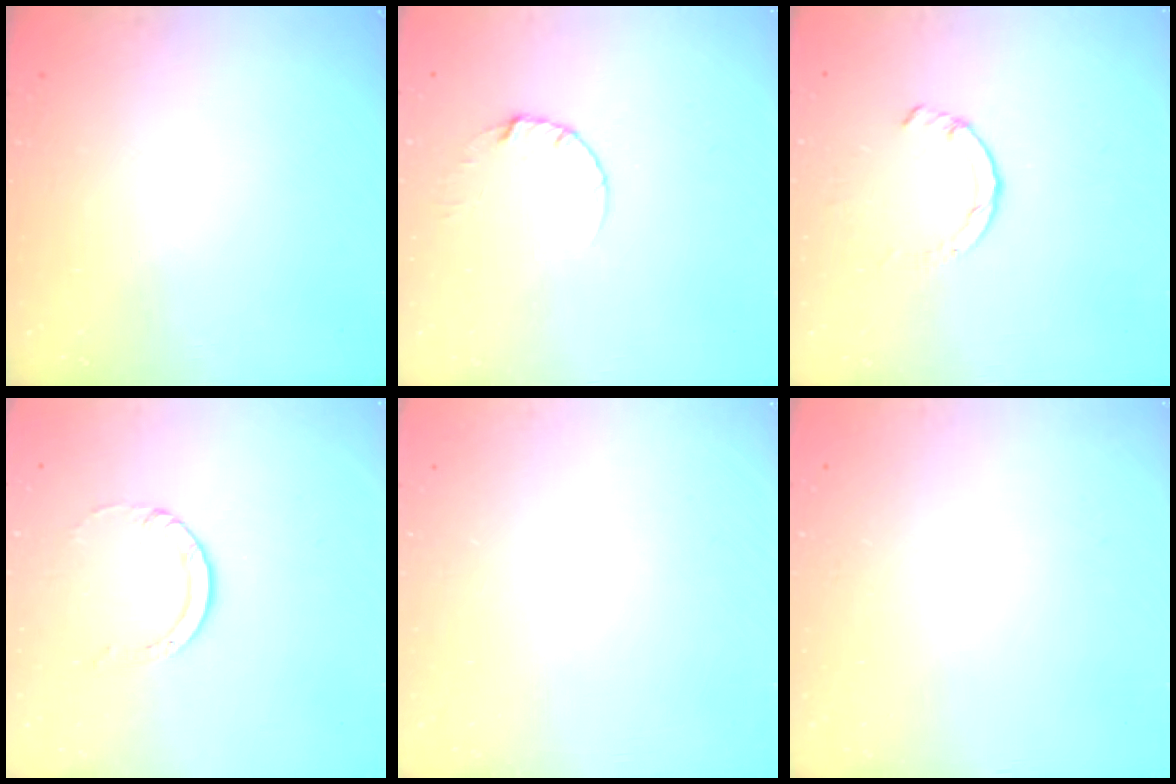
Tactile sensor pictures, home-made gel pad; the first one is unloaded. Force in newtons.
{"total": 2.7, "press": 2.7, "slide": 0.2}
{"total": 1.4, "press": 1.4, "slide": 0.3}
{"total": 5.1, "press": 5.1, "slide": 0.3}
{"total": 0.0}
{"total": 2.7, "press": 2.7, "slide": 0.2}